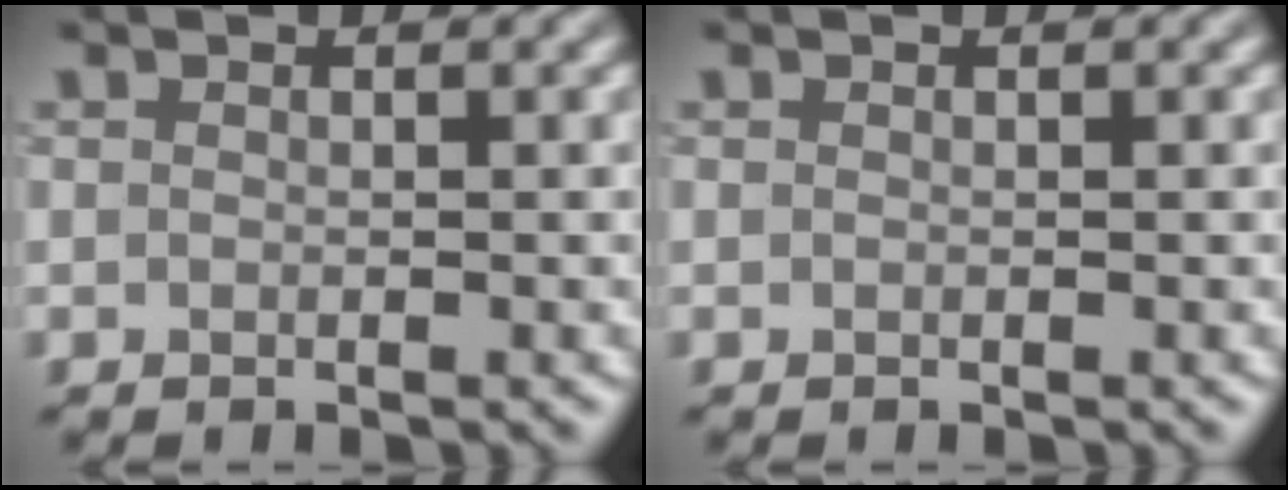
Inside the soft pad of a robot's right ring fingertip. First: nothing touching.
{"total": 0.0}